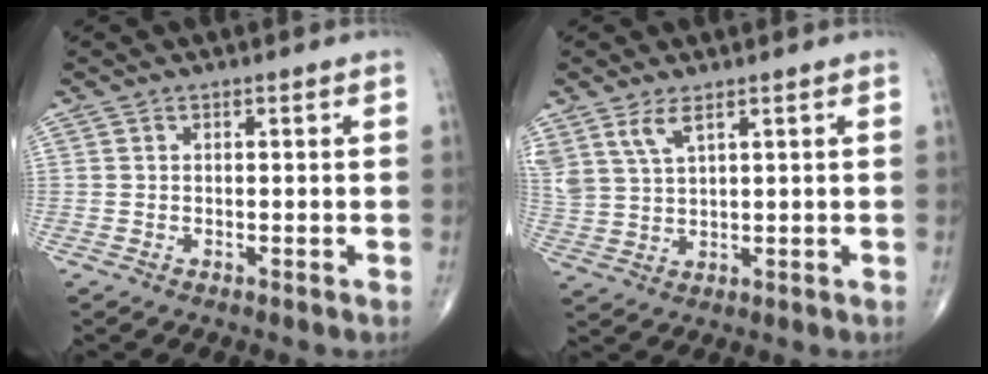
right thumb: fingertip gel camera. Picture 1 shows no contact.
{"total": 5.4, "force": [3.5, 2.0, 3.7], "torque": [-0.079, -0.011, 0.077]}